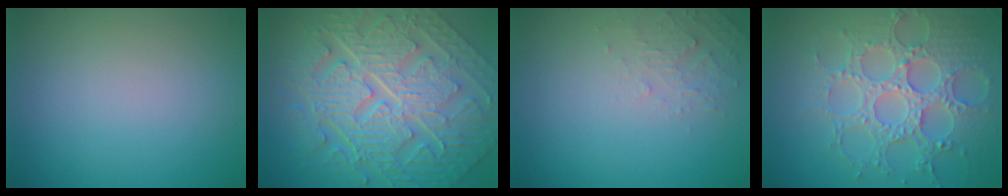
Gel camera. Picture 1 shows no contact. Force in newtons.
{"total": 11.5, "press": 7.8, "slide": 8.5}
{"total": 1.7, "press": 1.7, "slide": 0.2}
{"total": 6.5, "press": 5.5, "slide": 3.4}